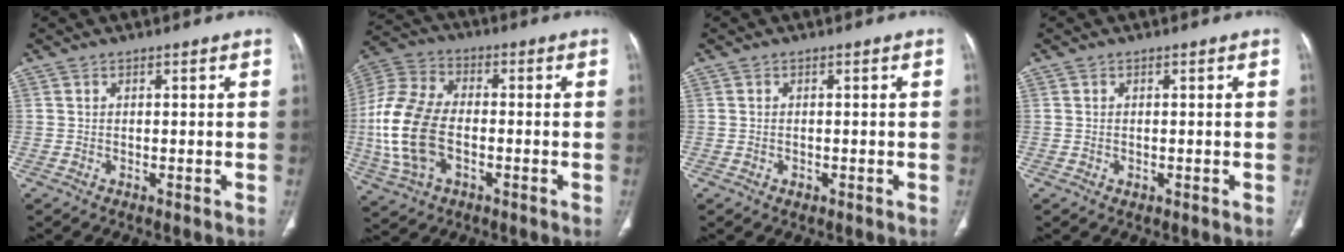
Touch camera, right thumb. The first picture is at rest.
{"total": 16.5, "force": [-2.6, 10.1, 12.8], "torque": [-0.283, 0.017, -0.046]}
{"total": 0.7, "force": [-0.3, 0.6, 0.3], "torque": [-0.008, 0.002, 0.000]}
{"total": 0.6, "force": [-0.1, 0.5, 0.3], "torque": [-0.010, -0.001, 0.003]}